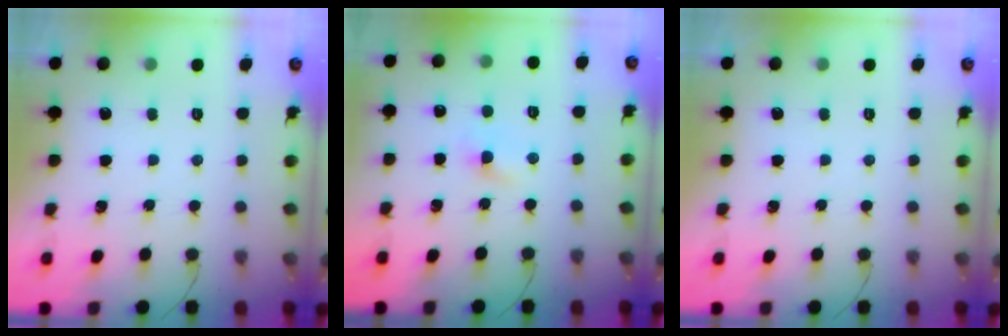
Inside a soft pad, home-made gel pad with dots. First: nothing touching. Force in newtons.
{"total": 1.6, "press": 1.4, "slide": 0.8}
{"total": 0.0}